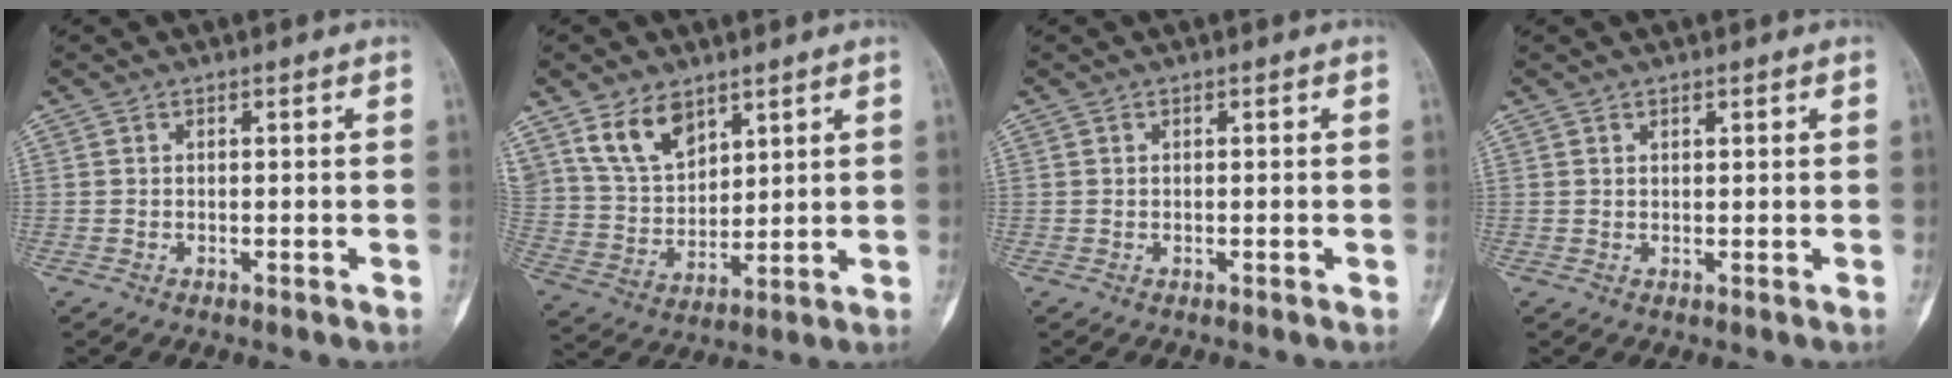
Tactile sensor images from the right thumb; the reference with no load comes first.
{"total": 10.4, "force": [6.4, 6.3, 5.2], "torque": [-0.071, -0.031, 0.136]}
{"total": 0.0}
{"total": 0.7, "force": [0.5, 0.5, 0.2], "torque": [0.007, -0.001, 0.005]}